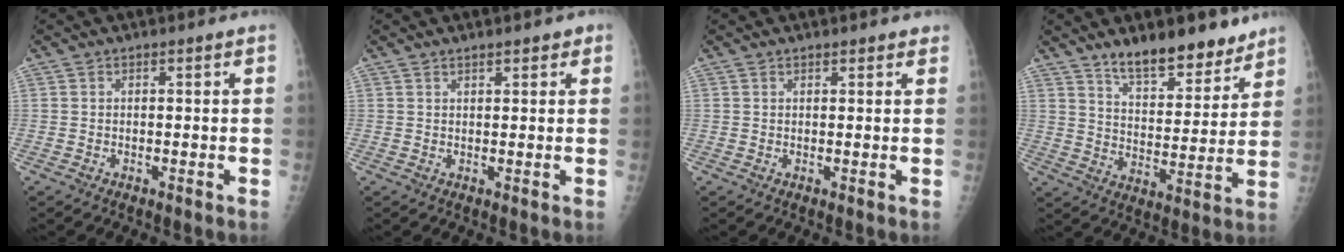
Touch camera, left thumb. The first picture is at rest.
{"total": 2.3, "force": [1.6, 0.9, 1.4], "torque": [-0.009, -0.006, 0.020]}
{"total": 1.6, "force": [1.3, 0.6, 0.7], "torque": [-0.003, -0.002, 0.014]}
{"total": 13.0, "force": [10.2, 5.0, 6.4], "torque": [-0.059, -0.077, 0.167]}